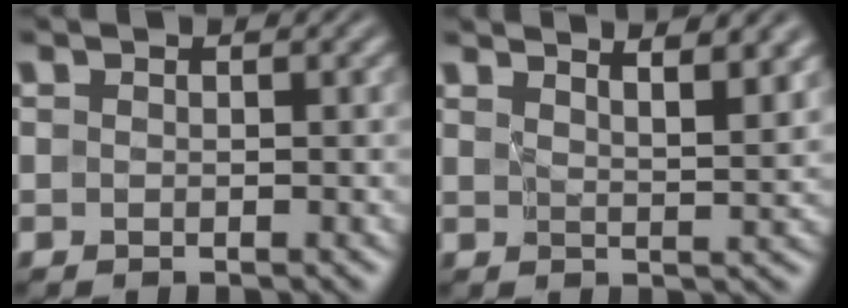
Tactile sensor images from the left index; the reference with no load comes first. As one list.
[{"total": 5.2, "force": [4.0, 1.1, 3.1], "torque": [-0.018, 0.021, 0.044]}]